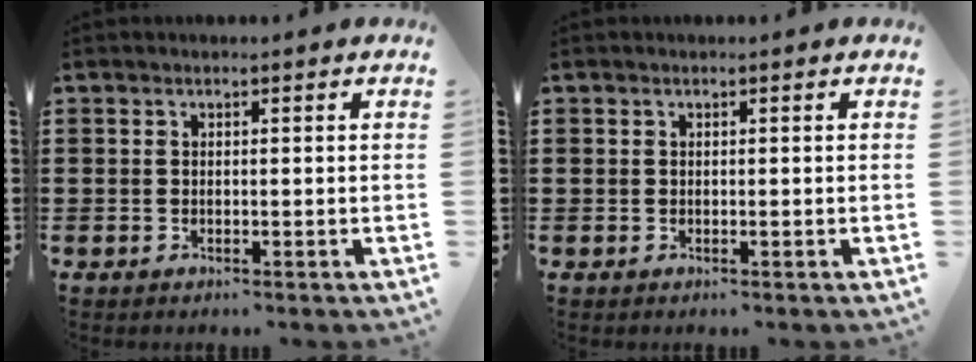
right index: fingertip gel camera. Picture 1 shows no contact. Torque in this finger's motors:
{"motor_torque": [0.32, 0.11, -0.01, 0.01]}